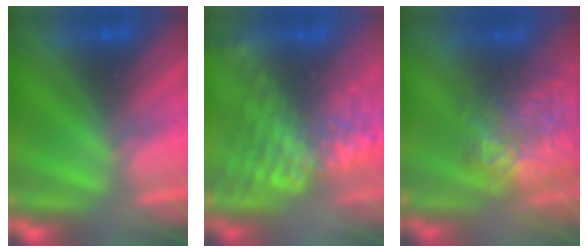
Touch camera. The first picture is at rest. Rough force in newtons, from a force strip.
{"total": 9.7}
{"total": 10.2}